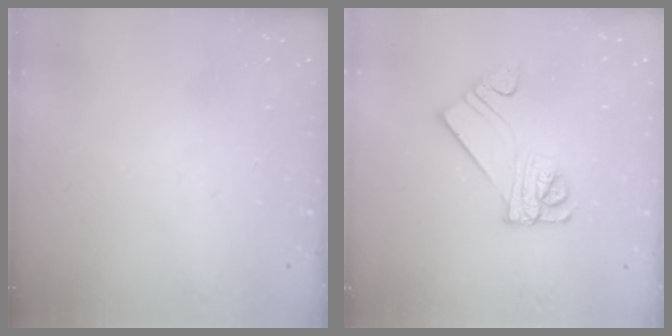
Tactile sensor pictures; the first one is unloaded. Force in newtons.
{"total": 9.3, "press": 9.3, "slide": 0.9}